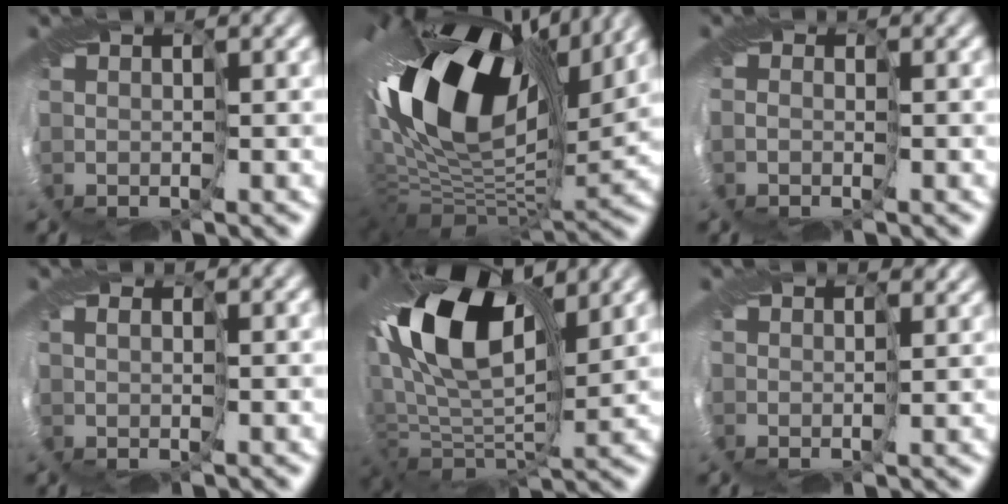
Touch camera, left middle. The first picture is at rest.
{"total": 17.8, "force": [4.3, 10.3, 13.8], "torque": [-0.260, 0.001, 0.073]}
{"total": 1.0, "force": [-0.4, 0.8, 0.4], "torque": [-0.002, -0.001, -0.006]}
{"total": 0.6, "force": [-0.1, 0.3, 0.5], "torque": [-0.010, 0.001, -0.001]}
{"total": 14.0, "force": [2.7, 7.5, 11.5], "torque": [-0.231, 0.014, 0.039]}
{"total": 2.3, "force": [2.0, 1.0, 0.3], "torque": [-0.010, 0.003, 0.028]}